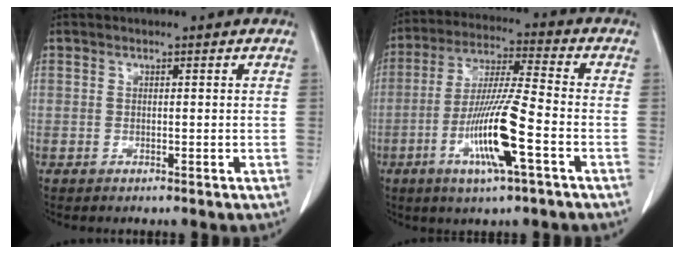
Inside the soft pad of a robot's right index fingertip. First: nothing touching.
{"total": 12.8, "force": [-4.6, 0.3, 12.0], "torque": [-0.235, -0.012, -0.088]}